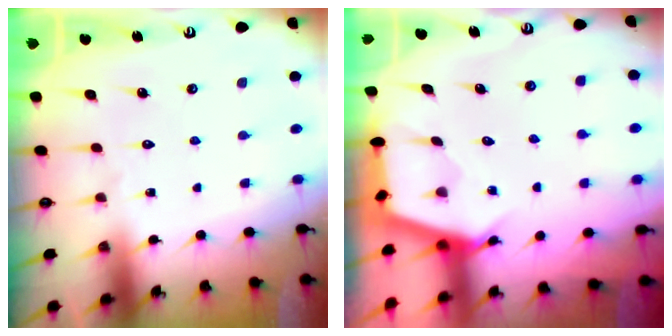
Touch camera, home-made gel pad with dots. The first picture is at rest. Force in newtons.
{"total": 2.7, "press": 2.7, "slide": 0.4}